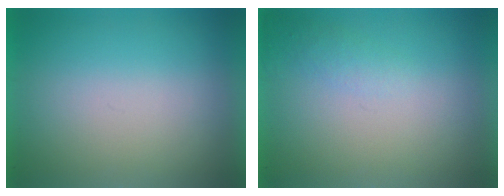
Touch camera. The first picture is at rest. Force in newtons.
{"total": 1.3}